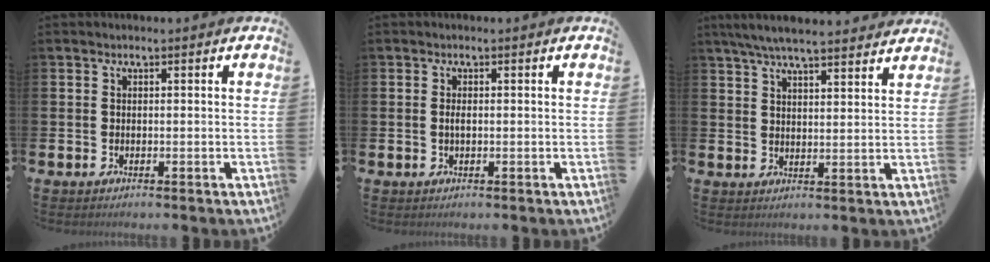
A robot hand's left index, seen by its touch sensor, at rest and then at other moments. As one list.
[{"total": 0.9, "force": [0.0, 0.3, 0.8], "torque": [-0.018, 0.003, -0.001]}, {"total": 6.4, "force": [6.0, 0.7, 2.0], "torque": [-0.054, -0.022, 0.110]}]